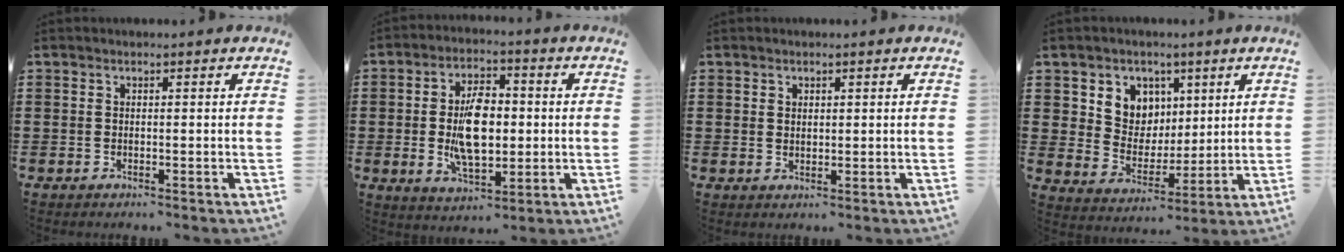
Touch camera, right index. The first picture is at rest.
{"total": 9.5, "force": [-0.3, 5.1, 8.0], "torque": [-0.150, 0.002, -0.009]}
{"total": 1.1, "force": [0.8, 0.8, 0.3], "torque": [-0.006, 0.002, 0.015]}
{"total": 6.7, "force": [3.1, 5.9, 0.5], "torque": [-0.036, -0.012, 0.055]}